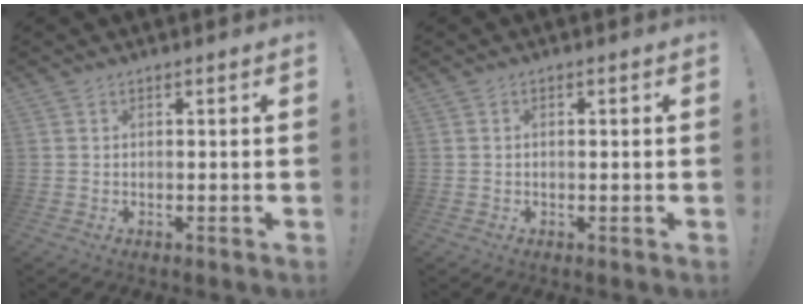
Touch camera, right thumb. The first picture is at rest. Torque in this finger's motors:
{"motor_torque": [-0.04, -0.35, -0.07, 0.12, -0.03]}